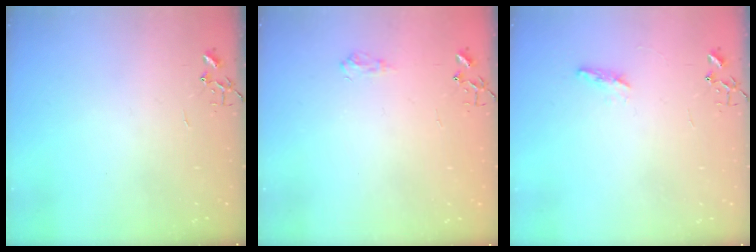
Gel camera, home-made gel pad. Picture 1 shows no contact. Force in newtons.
{"total": 6.3, "press": 6.3, "slide": 0.7}
{"total": 5.4, "press": 5.3, "slide": 0.6}